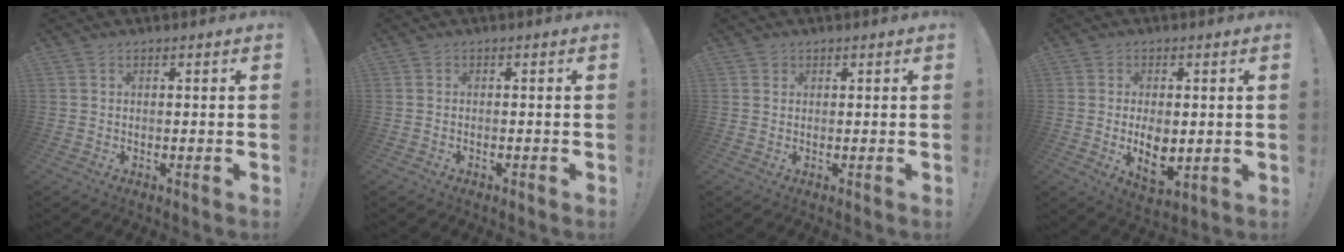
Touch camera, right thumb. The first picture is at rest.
{"total": 0.7, "force": [-0.7, 0.0, 0.1], "torque": [-0.005, 0.001, -0.013]}
{"total": 1.0, "force": [0.6, 0.8, 0.1], "torque": [0.006, -0.003, 0.010]}
{"total": 8.2, "force": [-0.3, 5.0, 6.5], "torque": [-0.096, -0.015, -0.005]}